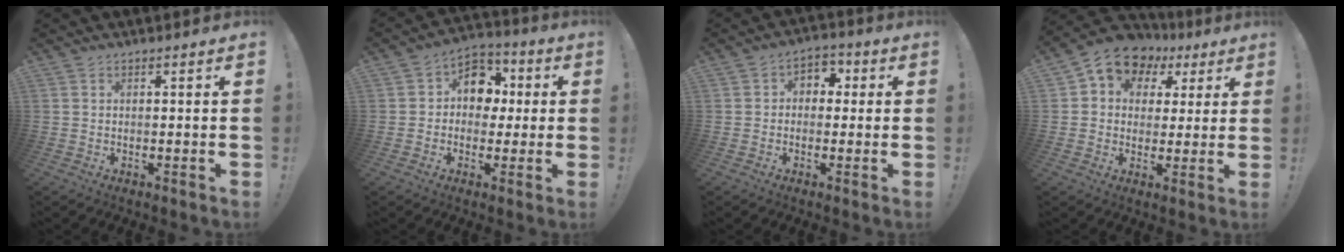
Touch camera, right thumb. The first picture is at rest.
{"total": 11.1, "force": [1.2, 9.3, 5.9], "torque": [-0.076, 0.012, 0.029]}
{"total": 4.6, "force": [-1.0, 4.1, 2.0], "torque": [-0.035, 0.024, -0.016]}
{"total": 9.3, "force": [4.6, 7.4, 3.3], "torque": [-0.050, -0.031, 0.088]}